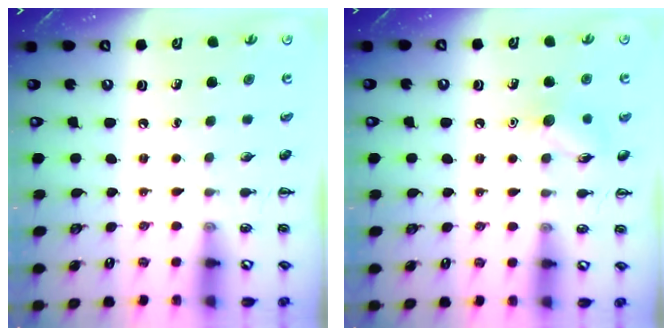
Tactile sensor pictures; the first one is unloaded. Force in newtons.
{"total": 8.5, "press": 8.4, "slide": 1.2}